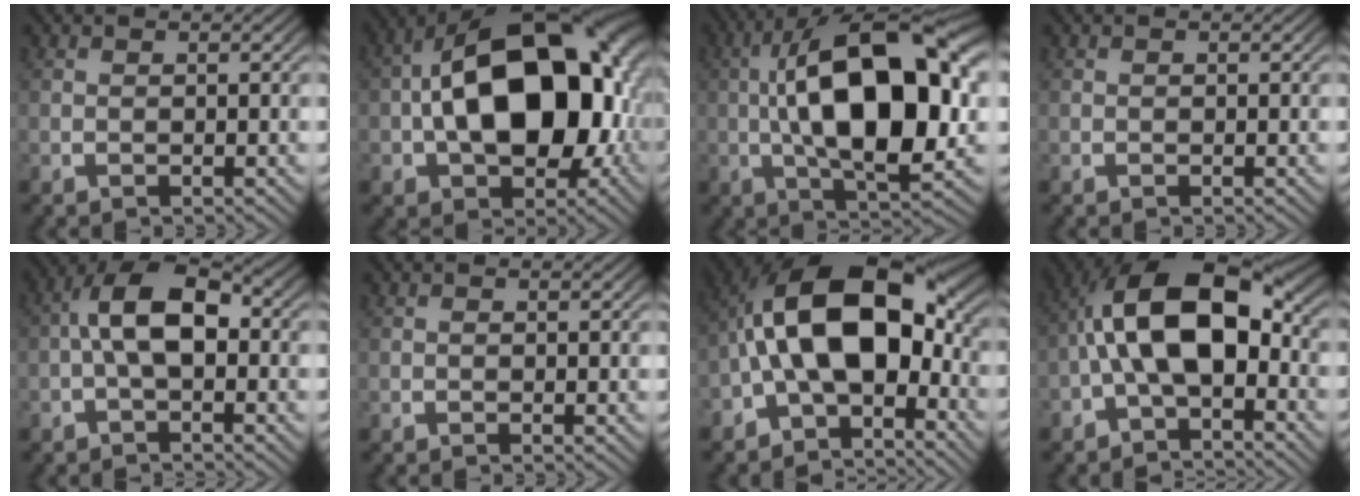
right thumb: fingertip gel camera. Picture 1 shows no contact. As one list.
[{"total": 20.7, "force": [0.2, 13.3, 15.9], "torque": [-0.277, -0.045, 0.023]}, {"total": 17.0, "force": [0.2, 8.7, 14.6], "torque": [-0.262, -0.032, 0.017]}, {"total": 0.0}, {"total": 7.3, "force": [0.1, 4.4, 5.8], "torque": [-0.109, -0.006, -0.002]}, {"total": 0.0}, {"total": 15.2, "force": [-0.7, 9.1, 12.1], "torque": [-0.228, -0.030, -0.004]}, {"total": 12.1, "force": [-0.4, 7.1, 9.7], "torque": [-0.190, -0.019, -0.002]}]